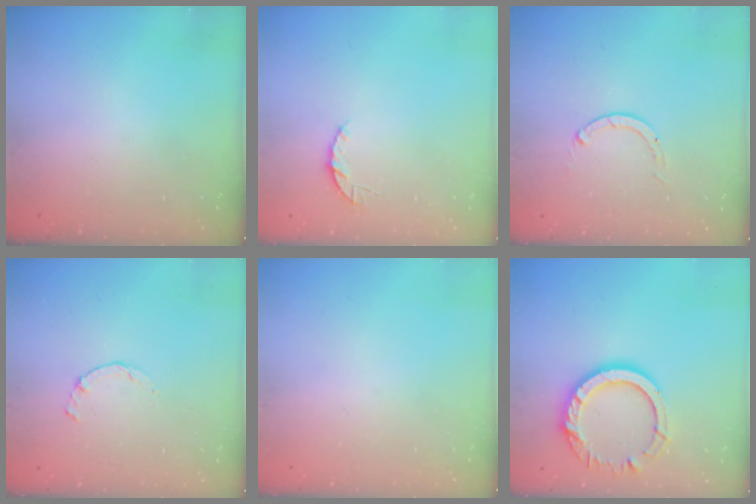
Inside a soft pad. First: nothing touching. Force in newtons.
{"total": 3.1, "press": 3.1, "slide": 0.3}
{"total": 0.0}
{"total": 0.8, "press": 0.7, "slide": 0.2}
{"total": 0.0}
{"total": 14.7, "press": 14.6, "slide": 1.3}